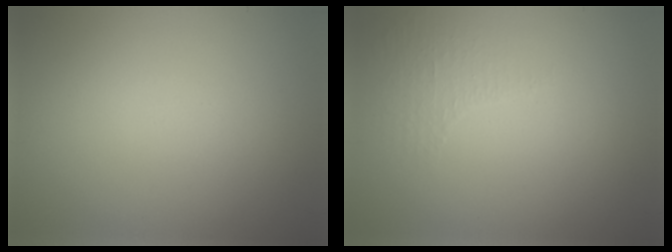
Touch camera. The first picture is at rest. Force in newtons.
{"total": 0.9, "press": 0.5, "slide": 0.8}